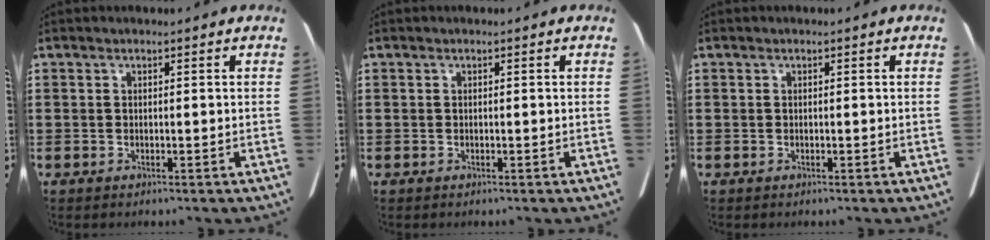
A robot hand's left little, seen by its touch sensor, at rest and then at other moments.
{"total": 0.0}
{"total": 0.0}